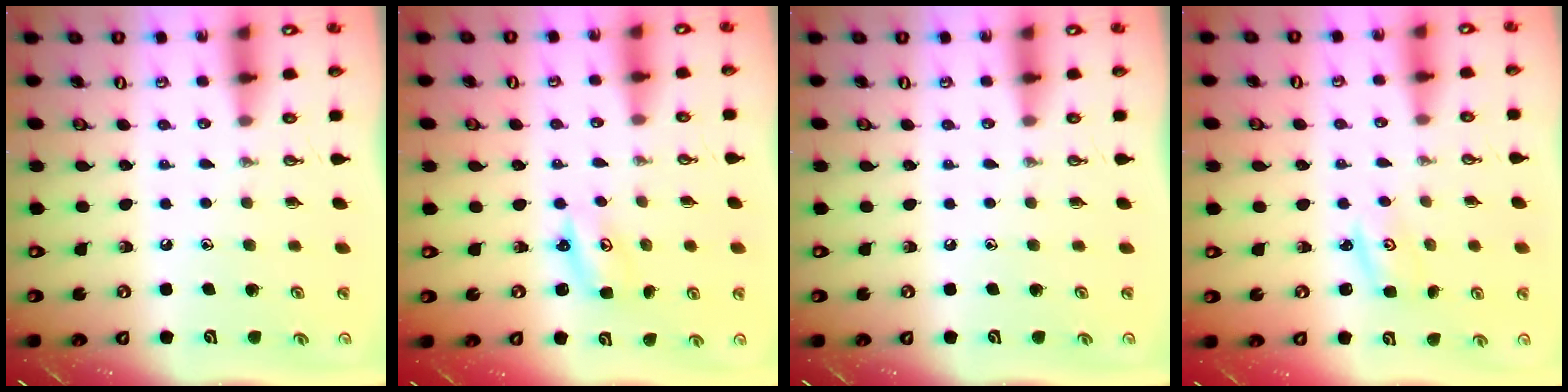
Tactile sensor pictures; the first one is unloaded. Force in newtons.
{"total": 2.6, "press": 2.5, "slide": 0.3}
{"total": 0.0}
{"total": 1.6, "press": 1.5, "slide": 0.1}